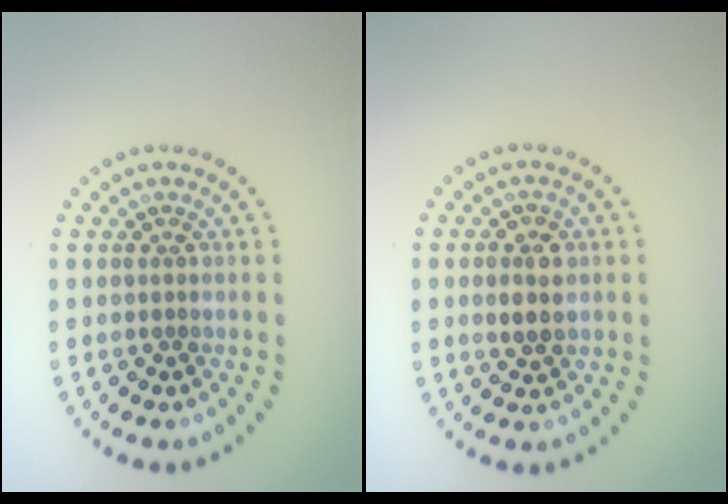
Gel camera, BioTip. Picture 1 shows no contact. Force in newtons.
{"total": 2.5, "press": 2.5, "slide": 0.4}